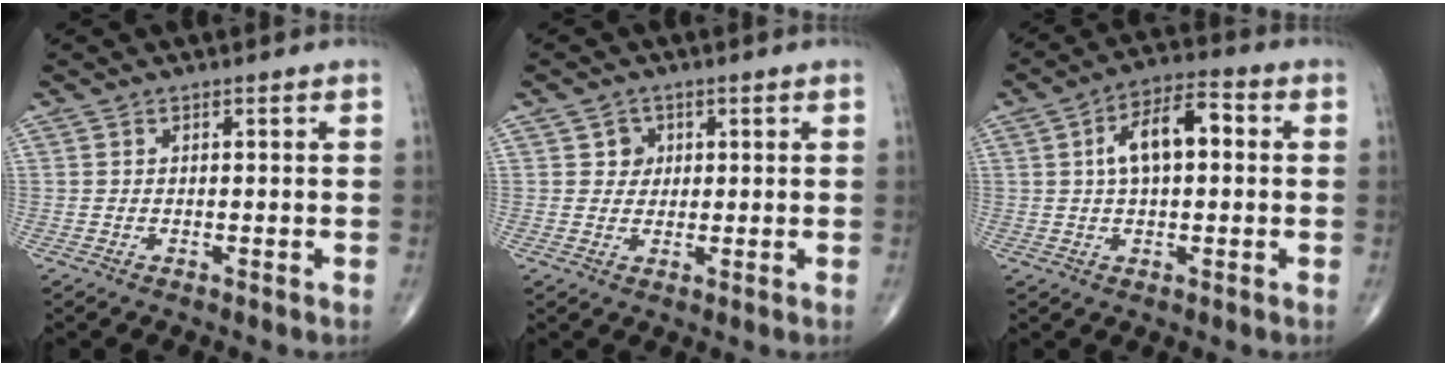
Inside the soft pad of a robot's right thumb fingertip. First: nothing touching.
{"total": 3.0, "force": [0.9, 2.7, 0.8], "torque": [0.007, -0.001, 0.010]}
{"total": 10.2, "force": [1.6, 5.0, 8.8], "torque": [-0.146, 0.025, 0.019]}